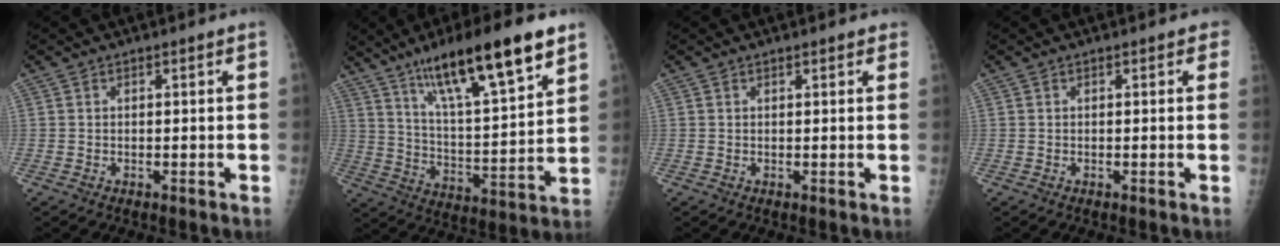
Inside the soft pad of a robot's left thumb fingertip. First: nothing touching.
{"total": 21.2, "force": [13.0, 4.4, 16.1], "torque": [-0.246, -0.046, 0.223]}
{"total": 1.4, "force": [1.1, 0.6, 0.6], "torque": [0.003, -0.001, 0.009]}
{"total": 0.9, "force": [0.4, 0.7, 0.5], "torque": [0.014, 0.002, -0.002]}